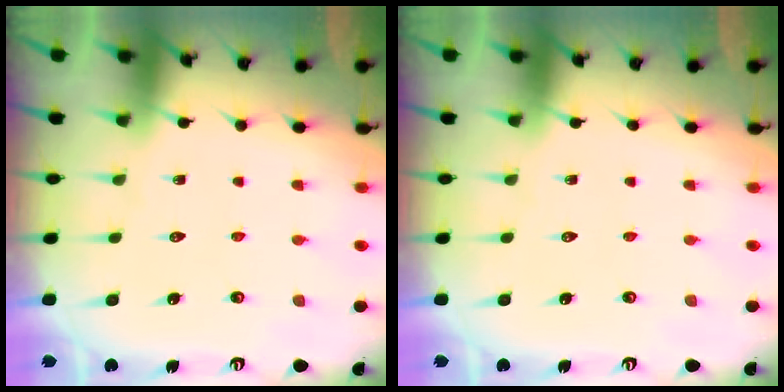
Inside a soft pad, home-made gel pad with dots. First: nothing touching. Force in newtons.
{"total": 0.0}